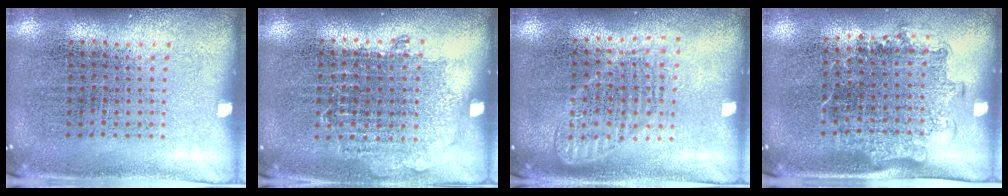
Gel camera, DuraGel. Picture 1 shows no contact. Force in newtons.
{"total": 0.9, "press": 0.8, "slide": 0.4}
{"total": 1.6, "press": 1.4, "slide": 0.7}
{"total": 1.4, "press": 1.2, "slide": 0.8}